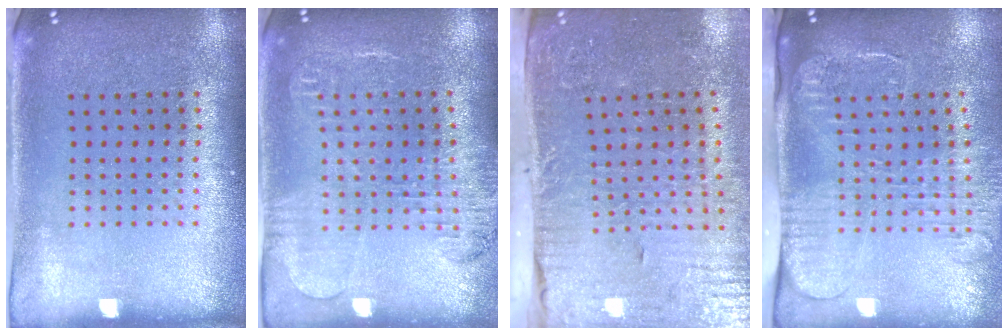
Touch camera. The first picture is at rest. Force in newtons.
{"total": 1.8, "press": 1.7, "slide": 0.5}
{"total": 4.8, "press": 4.1, "slide": 2.6}
{"total": 2.6, "press": 2.1, "slide": 1.7}